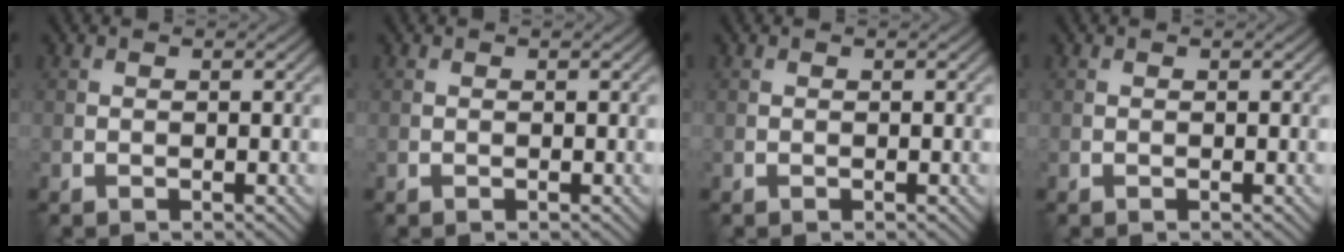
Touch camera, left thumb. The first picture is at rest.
{"total": 0.0}
{"total": 0.0}
{"total": 0.0}